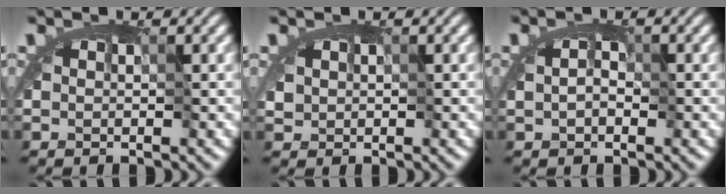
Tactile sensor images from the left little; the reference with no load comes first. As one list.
[{"total": 1.3, "force": [0.4, 1.0, 0.6], "torque": [-0.016, 0.003, 0.007]}, {"total": 1.4, "force": [-0.5, 1.0, 0.8], "torque": [-0.013, 0.007, -0.008]}]